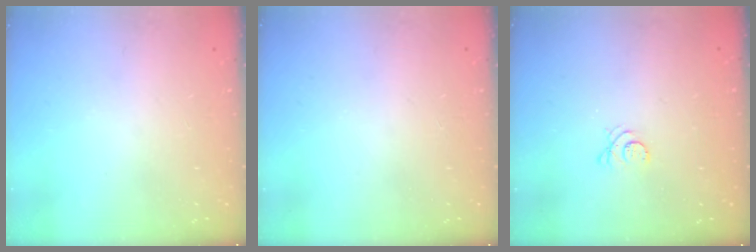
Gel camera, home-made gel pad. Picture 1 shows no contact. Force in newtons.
{"total": 0.0}
{"total": 3.5, "press": 3.5, "slide": 0.5}